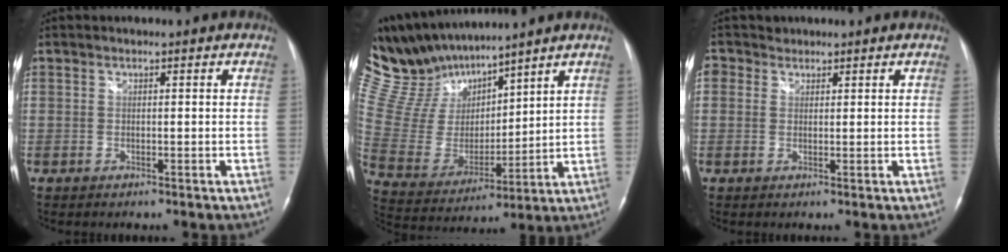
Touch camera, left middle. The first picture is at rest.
{"total": 15.2, "force": [13.8, 4.0, 5.1], "torque": [-0.119, 0.012, 0.282]}
{"total": 2.2, "force": [1.3, 1.8, 0.1], "torque": [-0.002, 0.013, 0.020]}